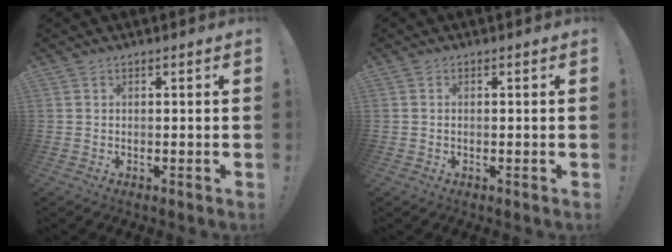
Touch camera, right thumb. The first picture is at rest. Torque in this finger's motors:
{"motor_torque": [-0.06, -0.24, -0.19, 0.10, -0.07]}